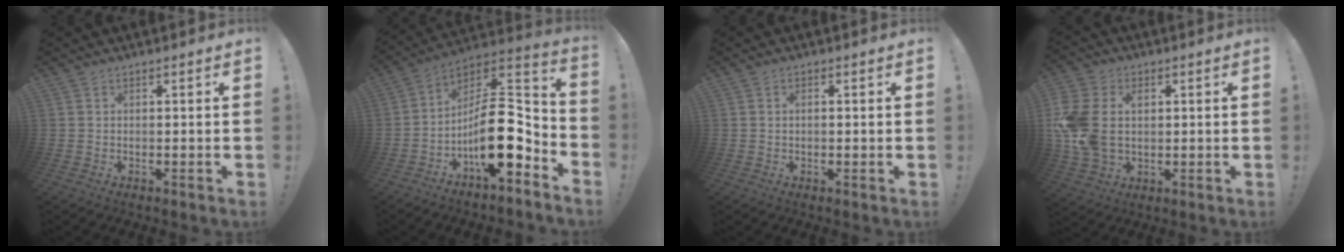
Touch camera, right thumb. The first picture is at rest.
{"total": 19.4, "force": [-4.8, 8.6, 16.8], "torque": [-0.281, 0.021, -0.074]}
{"total": 1.1, "force": [0.1, 0.7, 0.9], "torque": [-0.012, 0.001, -0.001]}
{"total": 14.1, "force": [2.1, 10.6, 9.0], "torque": [-0.188, -0.014, 0.039]}